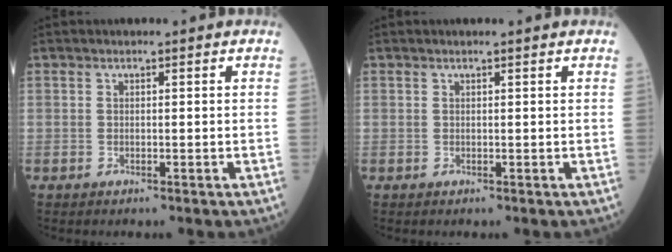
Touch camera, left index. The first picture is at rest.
{"total": 0.6, "force": [0.6, -0.1, 0.3], "torque": [-0.010, 0.001, 0.013]}